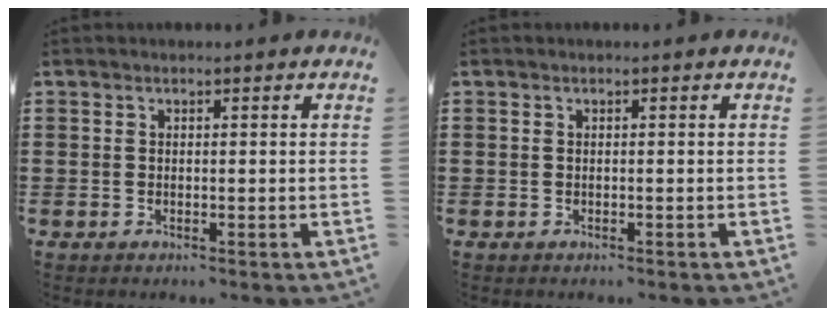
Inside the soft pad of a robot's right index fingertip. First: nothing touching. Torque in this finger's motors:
{"motor_torque": [-0.84, 1.26, -0.03, -0.01]}